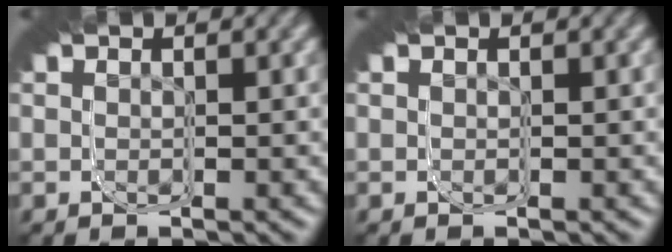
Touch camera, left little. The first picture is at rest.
{"total": 0.0}